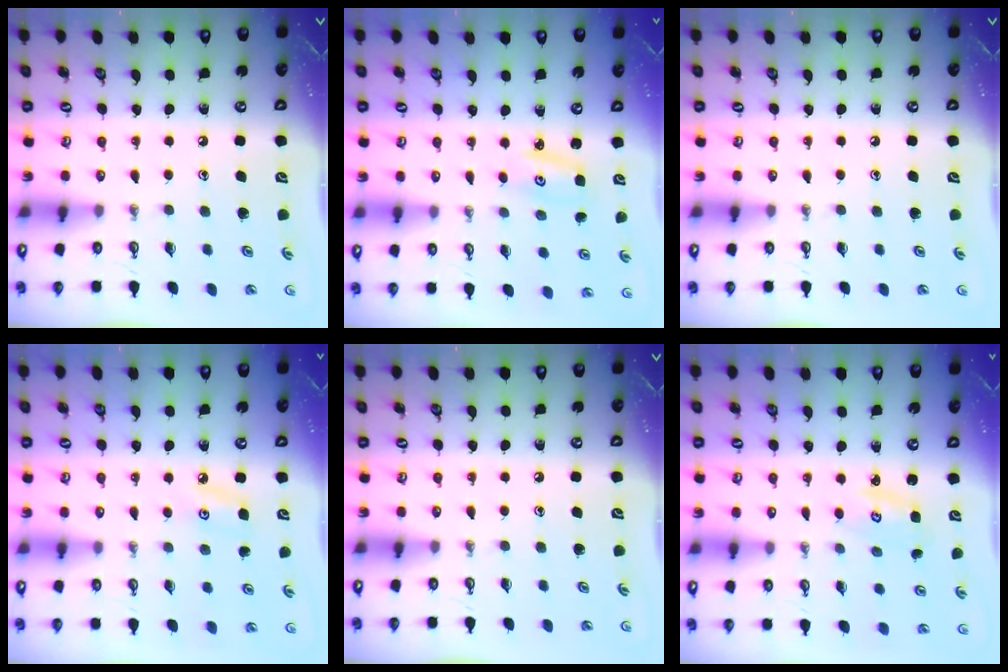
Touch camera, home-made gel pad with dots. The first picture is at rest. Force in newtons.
{"total": 2.7, "press": 2.7, "slide": 0.2}
{"total": 0.0}
{"total": 4.5, "press": 4.5, "slide": 0.6}
{"total": 0.0}
{"total": 2.9, "press": 2.9, "slide": 0.3}